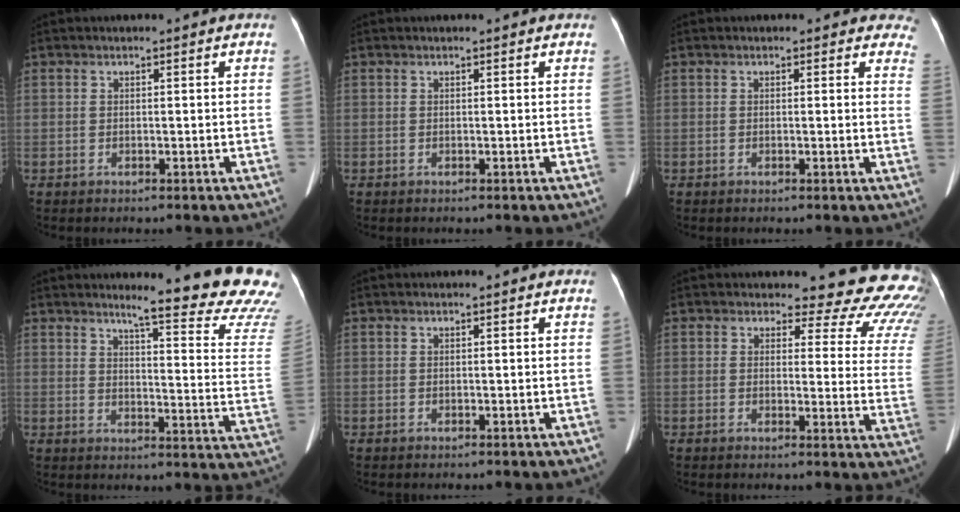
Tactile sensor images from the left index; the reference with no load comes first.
{"total": 0.0}
{"total": 4.1, "force": [3.6, 1.9, 0.8], "torque": [0.023, -0.009, 0.005]}
{"total": 19.4, "force": [17.5, 0.4, 8.4], "torque": [-0.096, -0.109, 0.192]}
{"total": 0.0}
{"total": 19.1, "force": [18.0, 5.7, 3.2], "torque": [-0.004, -0.117, 0.161]}